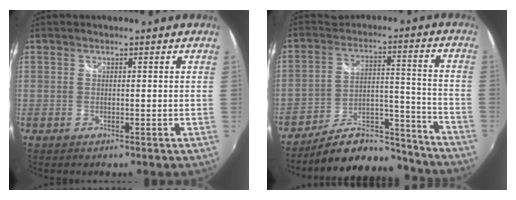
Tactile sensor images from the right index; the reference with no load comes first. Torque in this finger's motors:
{"motor_torque": [-1.34, -0.80, -0.47, -0.05]}